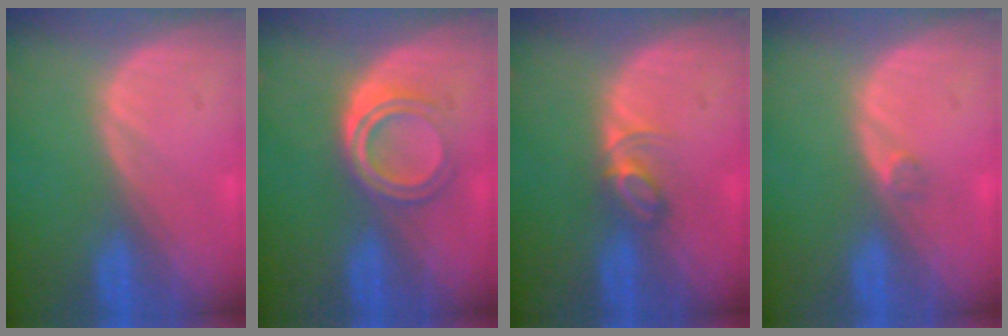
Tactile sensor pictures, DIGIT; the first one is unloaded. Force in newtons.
{"total": 4.7, "press": 4.3, "slide": 2.1}
{"total": 2.8, "press": 2.8, "slide": 0.4}
{"total": 0.9, "press": 0.8, "slide": 0.5}